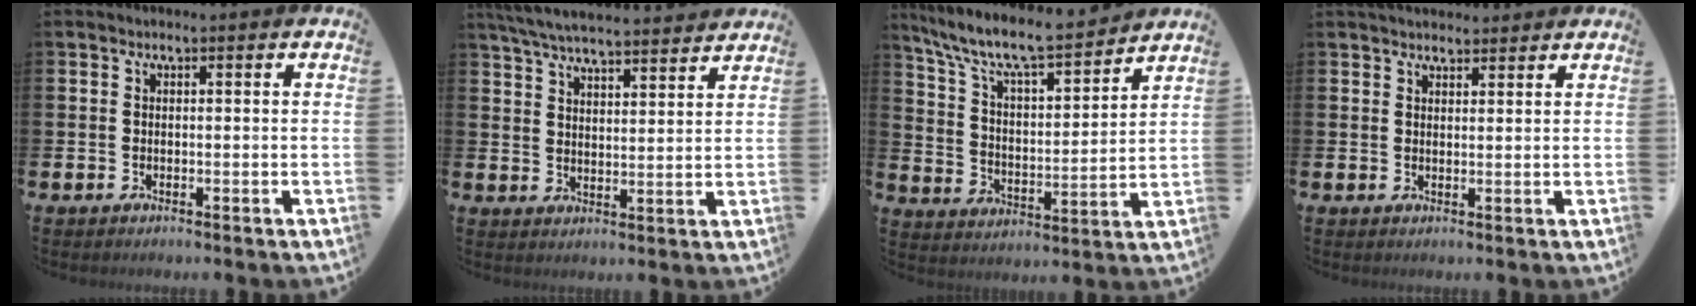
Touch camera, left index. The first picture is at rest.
{"total": 6.3, "force": [6.1, 0.5, 1.4], "torque": [-0.050, -0.034, 0.110]}
{"total": 9.6, "force": [8.5, 1.7, 4.1], "torque": [-0.116, -0.053, 0.145]}
{"total": 2.6, "force": [2.5, 0.7, 0.2], "torque": [0.004, -0.013, 0.043]}